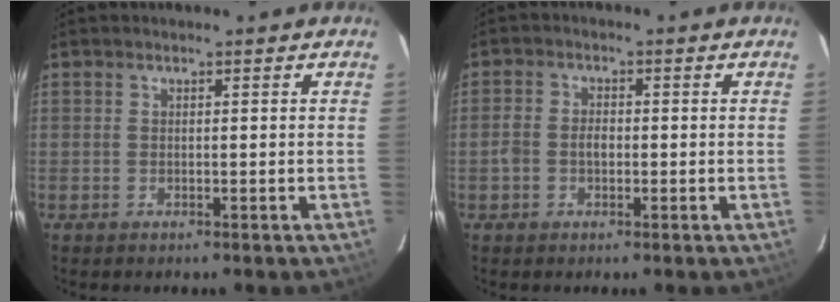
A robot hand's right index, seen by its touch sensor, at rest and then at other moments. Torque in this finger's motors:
{"motor_torque": [0.65, 0.02, 0.29, 0.06]}